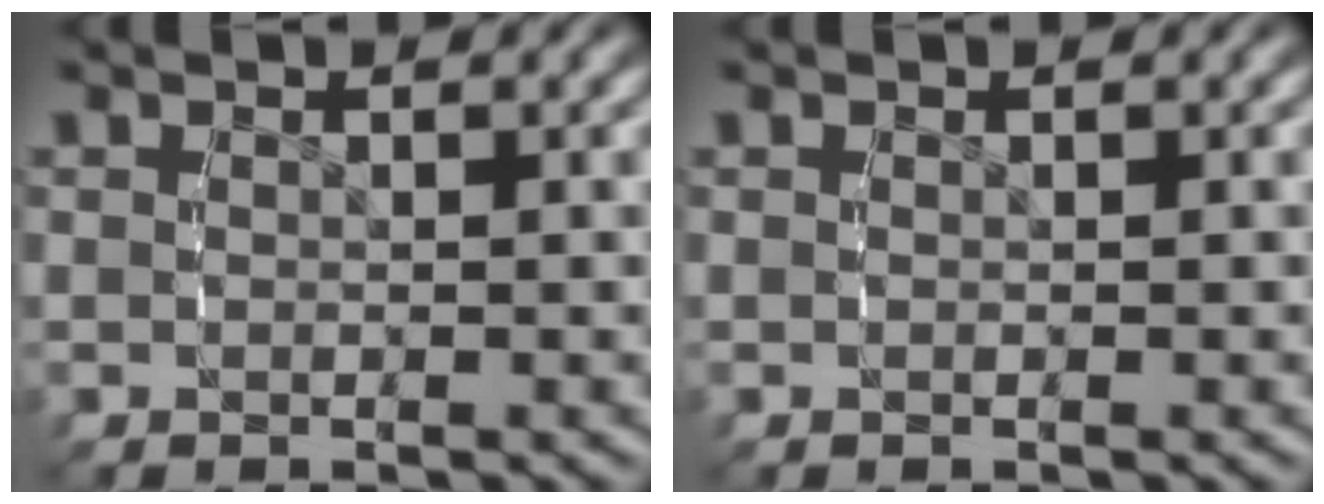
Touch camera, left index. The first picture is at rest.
{"total": 0.0}